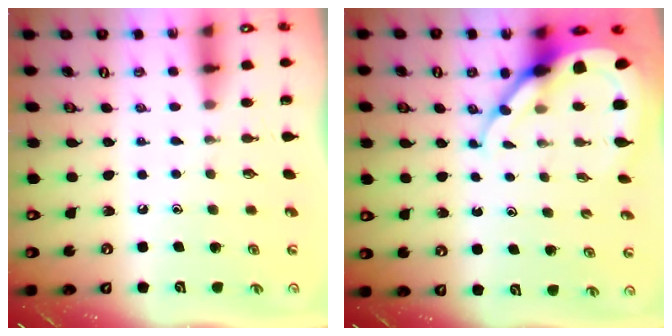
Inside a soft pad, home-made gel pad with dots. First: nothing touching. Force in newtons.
{"total": 9.4, "press": 9.3, "slide": 0.9}